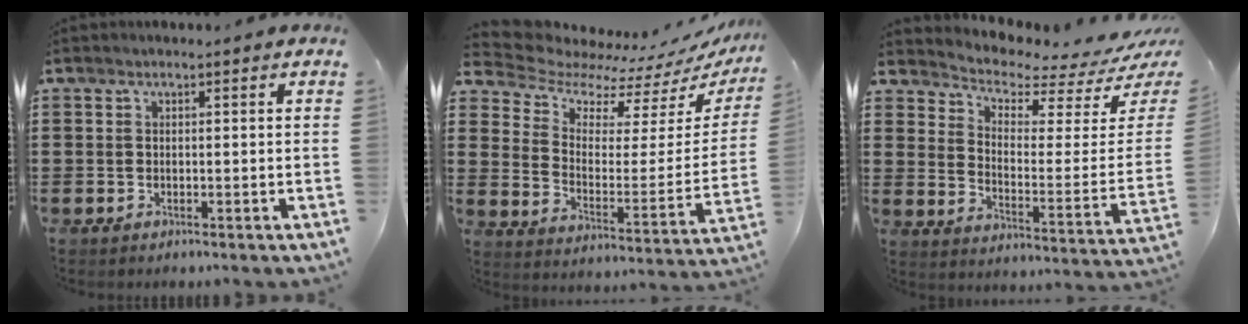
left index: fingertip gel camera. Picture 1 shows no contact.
{"total": 7.1, "force": [6.4, 2.6, 1.7], "torque": [-0.072, -0.055, 0.111]}
{"total": 3.2, "force": [2.9, 0.8, 1.0], "torque": [-0.044, -0.038, 0.043]}